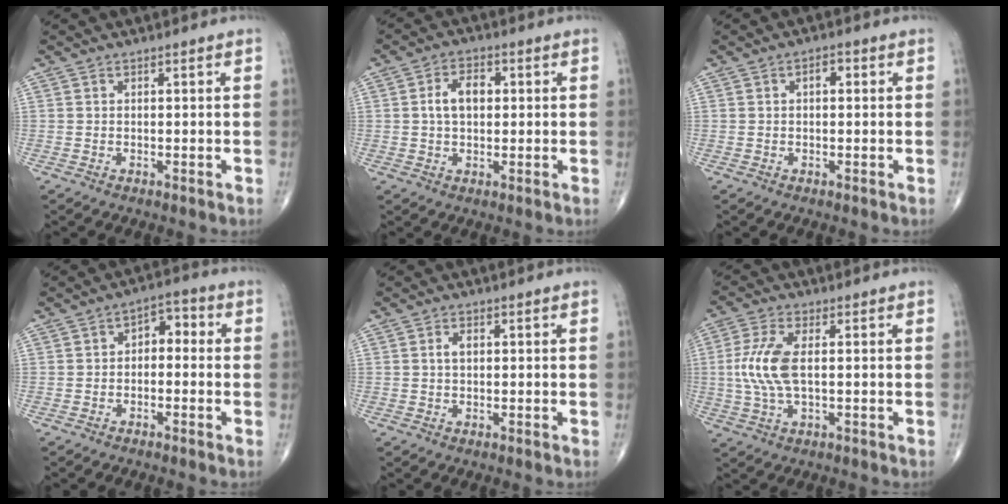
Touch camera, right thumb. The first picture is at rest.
{"total": 5.8, "force": [0.7, 3.7, 4.5], "torque": [-0.074, 0.012, 0.007]}
{"total": 2.0, "force": [0.4, 1.1, 1.6], "torque": [-0.015, 0.010, 0.001]}
{"total": 4.7, "force": [-0.4, 3.1, 3.5], "torque": [-0.027, 0.029, -0.020]}
{"total": 1.8, "force": [0.3, 1.1, 1.4], "torque": [-0.028, 0.005, 0.004]}
{"total": 8.3, "force": [0.4, 3.4, 7.6], "torque": [-0.188, 0.004, 0.007]}